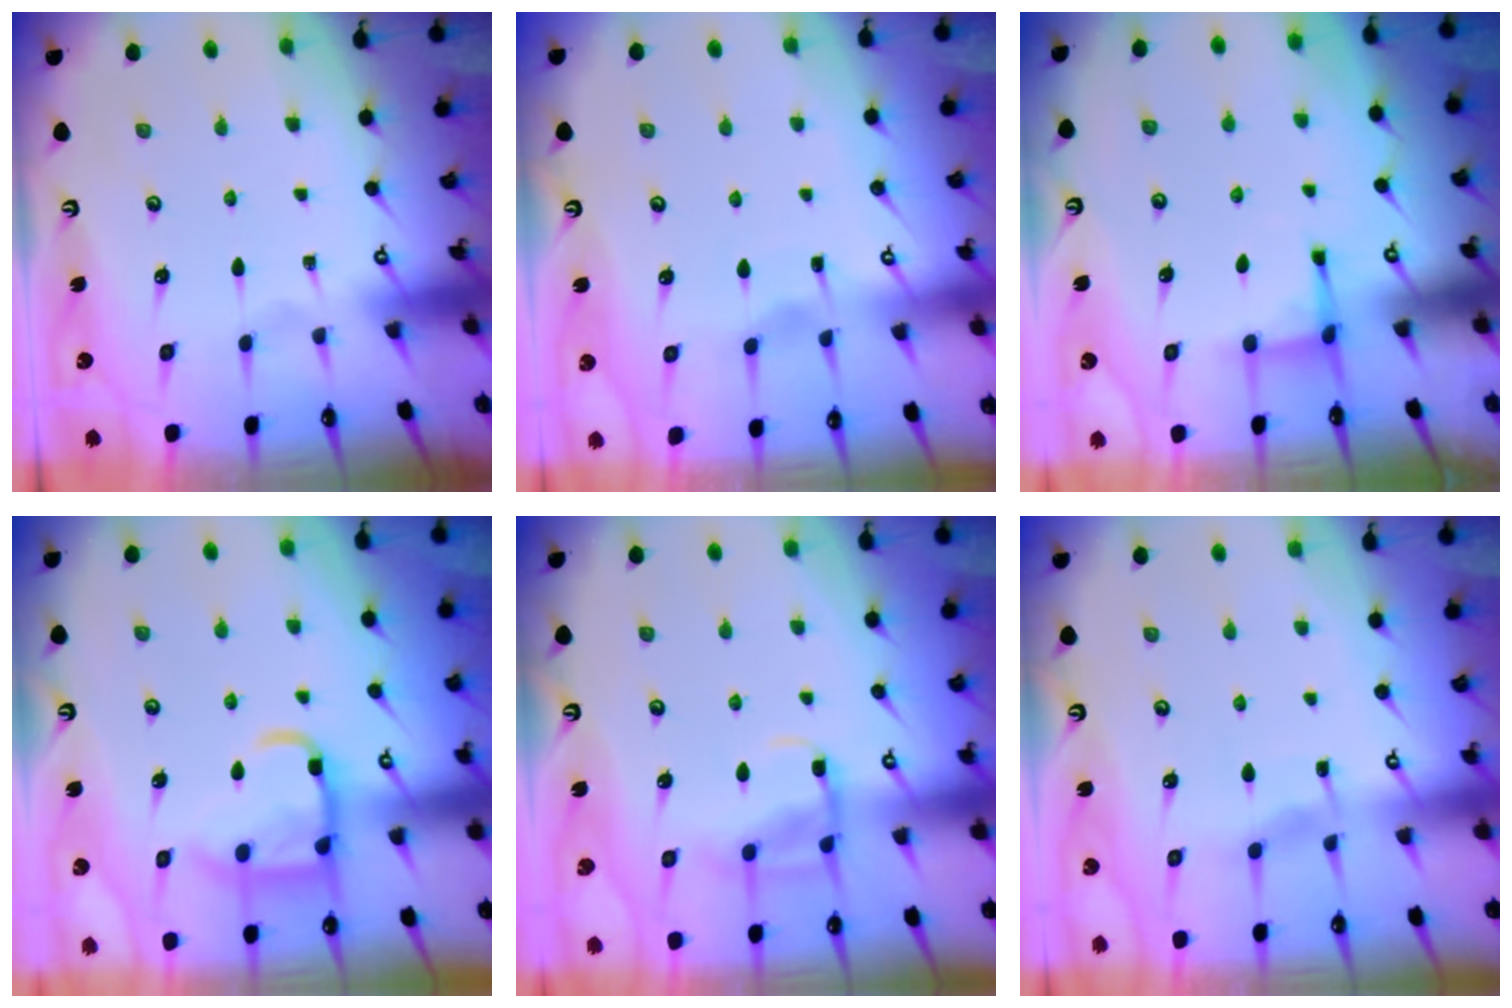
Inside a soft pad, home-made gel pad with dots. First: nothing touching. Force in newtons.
{"total": 2.6, "press": 2.6, "slide": 0.3}
{"total": 2.9, "press": 2.8, "slide": 0.7}
{"total": 13.6, "press": 13.5, "slide": 1.6}
{"total": 11.4, "press": 11.3, "slide": 1.2}
{"total": 4.5, "press": 4.5, "slide": 0.6}